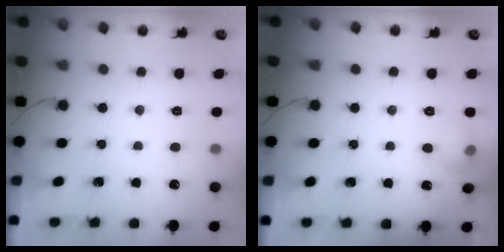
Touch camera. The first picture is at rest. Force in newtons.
{"total": 5.8, "press": 5.6, "slide": 1.6}